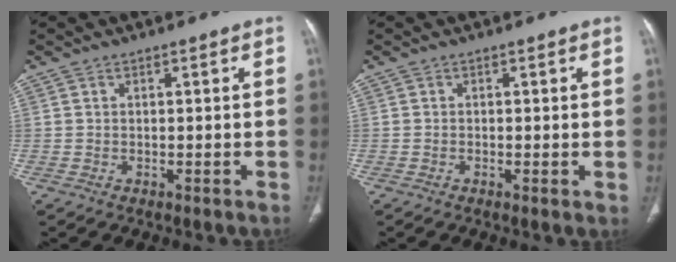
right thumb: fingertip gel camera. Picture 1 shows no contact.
{"total": 1.0, "force": [-0.1, 0.3, 1.0], "torque": [-0.019, -0.004, -0.005]}